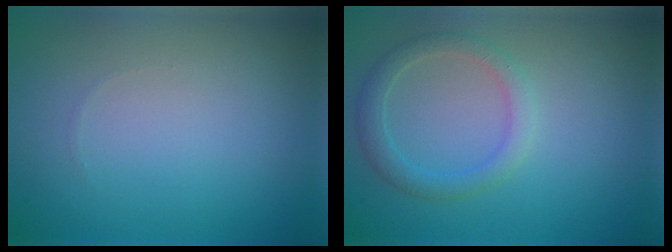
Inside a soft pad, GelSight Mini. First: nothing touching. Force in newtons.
{"total": 2.4, "press": 2.4, "slide": 0.1}